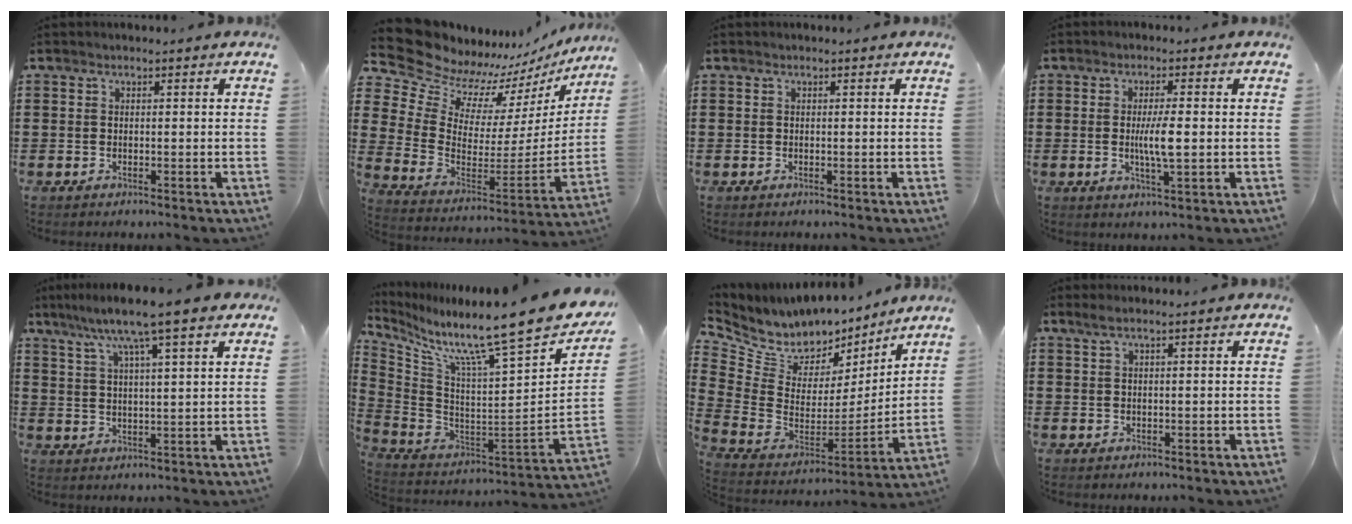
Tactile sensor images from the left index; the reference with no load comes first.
{"total": 10.1, "force": [9.0, 4.2, 1.7], "torque": [-0.094, -0.073, 0.162]}
{"total": 0.0}
{"total": 4.8, "force": [-0.1, 0.8, 4.7], "torque": [-0.092, -0.003, -0.007]}
{"total": 8.4, "force": [6.1, 0.2, 5.8], "torque": [-0.124, -0.021, 0.101]}
{"total": 12.5, "force": [9.8, 0.0, 7.7], "torque": [-0.142, -0.093, 0.148]}
{"total": 7.3, "force": [6.1, 3.9, 1.3], "torque": [-0.073, -0.054, 0.110]}
{"total": 1.2, "force": [0.7, -0.1, 1.0], "torque": [-0.020, -0.002, 0.013]}